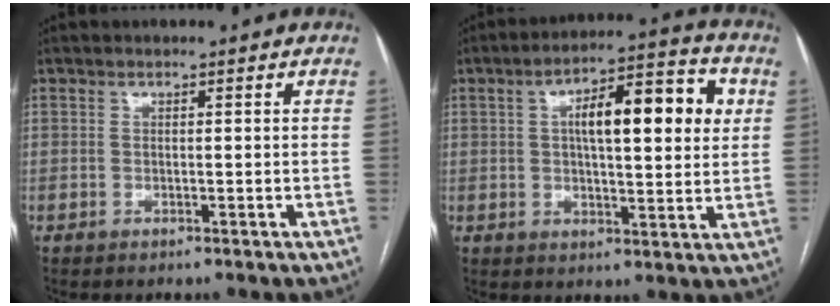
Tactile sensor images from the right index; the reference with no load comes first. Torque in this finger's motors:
{"motor_torque": [1.28, 0.85, 0.35, 0.11]}